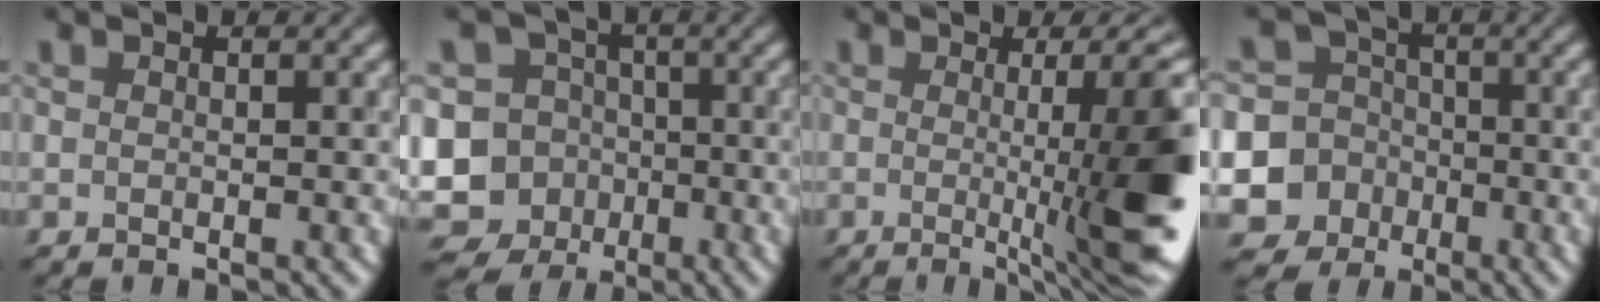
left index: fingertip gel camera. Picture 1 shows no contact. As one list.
[{"total": 14.9, "force": [-6.0, 13.3, 3.2], "torque": [-0.092, -0.020, -0.102]}, {"total": 10.2, "force": [-0.7, 1.8, 10.0], "torque": [-0.121, -0.009, -0.006]}, {"total": 9.8, "force": [-3.5, 9.0, 1.7], "torque": [-0.053, -0.013, -0.075]}]